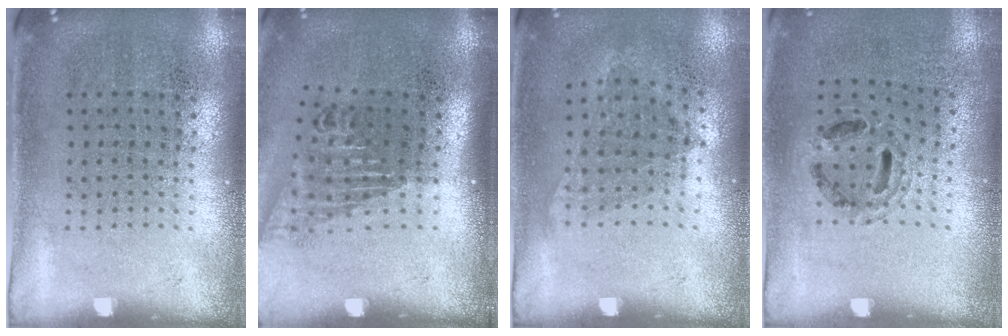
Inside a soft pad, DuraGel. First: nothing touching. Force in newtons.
{"total": 1.7, "press": 1.3, "slide": 1.2}
{"total": 0.9, "press": 0.7, "slide": 0.6}
{"total": 0.8, "press": 0.8, "slide": 0.2}